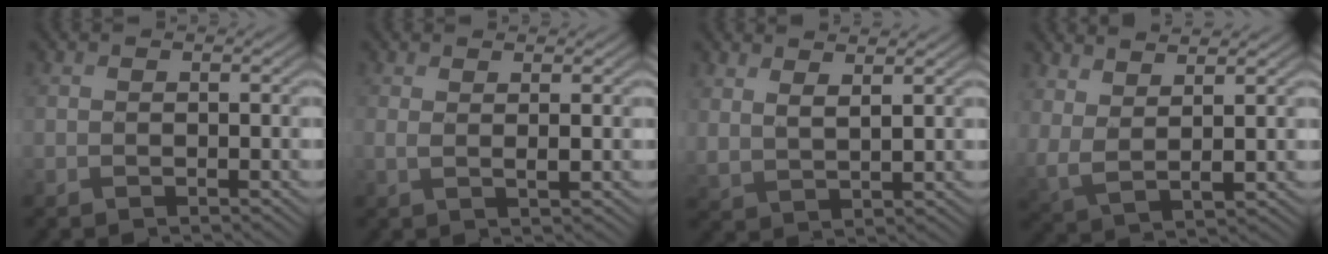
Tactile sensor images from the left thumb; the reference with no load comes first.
{"total": 1.9, "force": [0.8, 0.4, 1.7], "torque": [-0.037, 0.002, 0.014]}
{"total": 3.3, "force": [2.5, 0.7, 2.0], "torque": [-0.046, -0.005, 0.052]}
{"total": 5.1, "force": [3.7, 1.3, 3.2], "torque": [-0.080, -0.003, 0.075]}